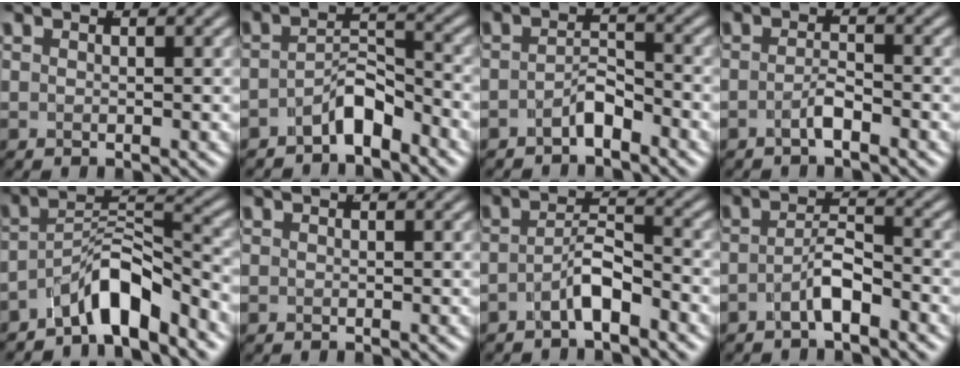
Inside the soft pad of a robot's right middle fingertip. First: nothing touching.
{"total": 3.9, "force": [-3.2, 1.1, 1.8], "torque": [-0.015, -0.006, -0.054]}
{"total": 2.5, "force": [-2.2, 0.6, 1.0], "torque": [-0.008, -0.006, -0.039]}
{"total": 1.9, "force": [-1.6, 0.0, 0.9], "torque": [-0.015, -0.005, -0.030]}
{"total": 6.3, "force": [-4.2, 2.2, 4.2], "torque": [-0.053, 0.000, -0.067]}
{"total": 0.0}
{"total": 3.3, "force": [-2.6, 0.7, 1.9], "torque": [-0.026, -0.003, -0.043]}
{"total": 2.9, "force": [-2.3, 0.5, 1.7], "torque": [-0.024, -0.005, -0.039]}